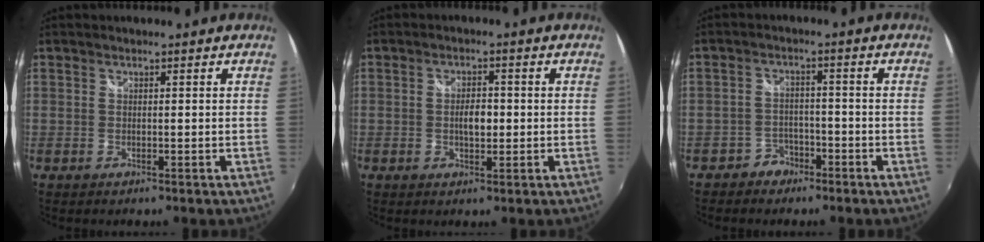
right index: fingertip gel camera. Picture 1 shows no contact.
{"total": 3.7, "force": [-0.3, 1.9, 3.2], "torque": [-0.055, 0.002, -0.005]}
{"total": 4.4, "force": [-3.2, 3.0, 0.3], "torque": [-0.016, 0.016, -0.057]}